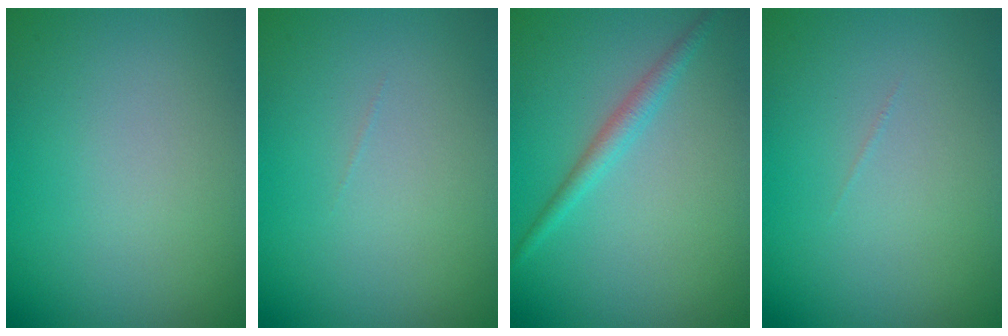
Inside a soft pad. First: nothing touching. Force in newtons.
{"total": 0.0}
{"total": 1.8, "press": 1.8, "slide": 0.1}
{"total": 0.0}